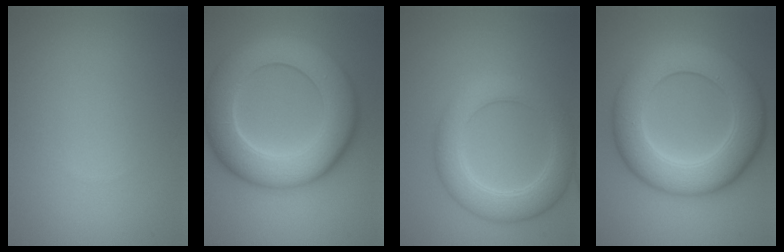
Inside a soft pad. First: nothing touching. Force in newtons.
{"total": 10.6, "press": 10.6, "slide": 0.5}
{"total": 5.1, "press": 5.1, "slide": 0.2}
{"total": 9.9, "press": 9.9, "slide": 0.5}